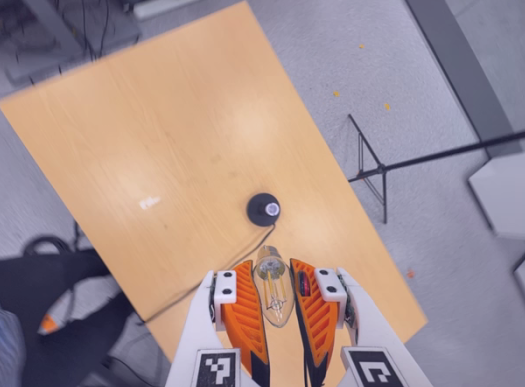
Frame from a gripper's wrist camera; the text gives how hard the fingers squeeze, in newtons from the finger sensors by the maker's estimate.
{"total": 20.6, "left": 24.1, "right": 17.2}